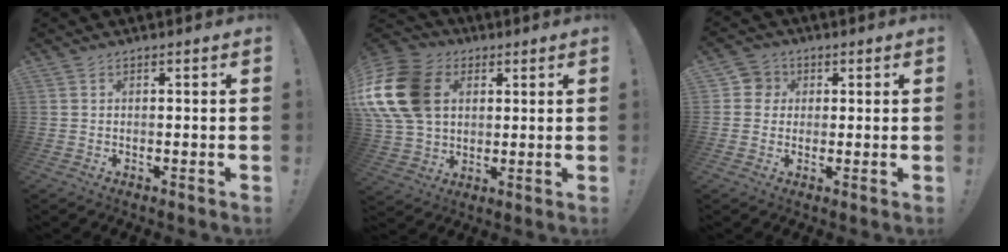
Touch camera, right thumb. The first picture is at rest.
{"total": 20.9, "force": [5.1, 15.6, 12.9], "torque": [-0.243, -0.009, 0.100]}
{"total": 4.6, "force": [0.7, 4.4, 1.0], "torque": [-0.009, 0.000, 0.012]}